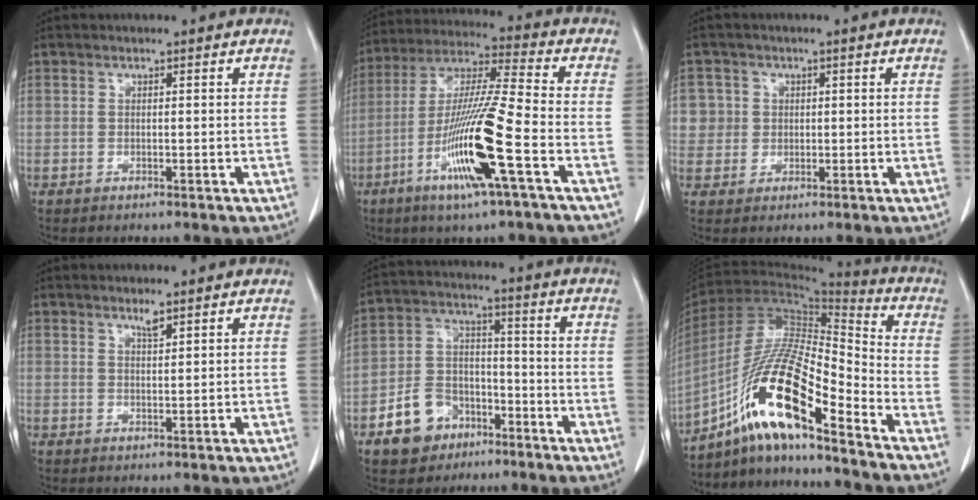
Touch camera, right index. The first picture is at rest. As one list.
[{"total": 15.5, "force": [-5.8, -0.4, 14.4], "torque": [-0.289, -0.015, -0.112]}, {"total": 4.4, "force": [0.9, 4.3, -0.1], "torque": [0.019, 0.010, 0.019]}, {"total": 1.5, "force": [1.2, 0.1, 0.9], "torque": [-0.017, -0.003, 0.022]}, {"total": 9.9, "force": [-5.5, 7.3, 3.9], "torque": [-0.087, 0.025, -0.092]}, {"total": 16.9, "force": [-11.1, 1.6, 12.7], "torque": [-0.247, 0.002, -0.204]}]